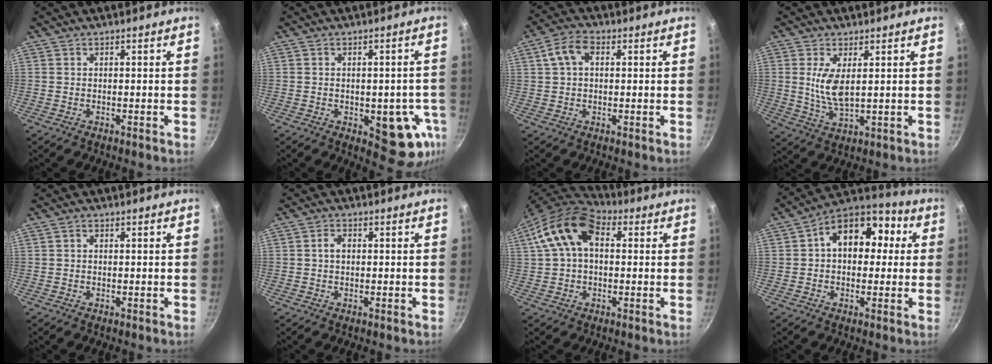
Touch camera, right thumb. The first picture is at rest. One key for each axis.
{"total": 11.4, "fx": -3.1, "fy": 5.7, "fz": 9.3, "tx": -0.061, "ty": 0.002, "tz": -0.034}
{"total": 5.8, "fx": 1.5, "fy": 3.8, "fz": 4.2, "tx": -0.077, "ty": 0.016, "tz": 0.021}
{"total": 6.8, "fx": 1.6, "fy": 2.8, "fz": 6.0, "tx": -0.113, "ty": -0.017, "tz": 0.037}
{"total": 0.7, "fx": 0.1, "fy": 0.5, "fz": 0.4, "tx": -0.007, "ty": 0.005, "tz": 0.002}
{"total": 2.3, "fx": 0.2, "fy": 1.6, "fz": 1.7, "tx": -0.025, "ty": 0.007, "tz": 0.002}
{"total": 13.8, "fx": 3.2, "fy": 8.7, "fz": 10.2, "tx": -0.176, "ty": 0.029, "tz": 0.040}
{"total": 14.9, "fx": 2.7, "fy": 10.6, "fz": 10.1, "tx": -0.104, "ty": 0.034, "tz": 0.022}